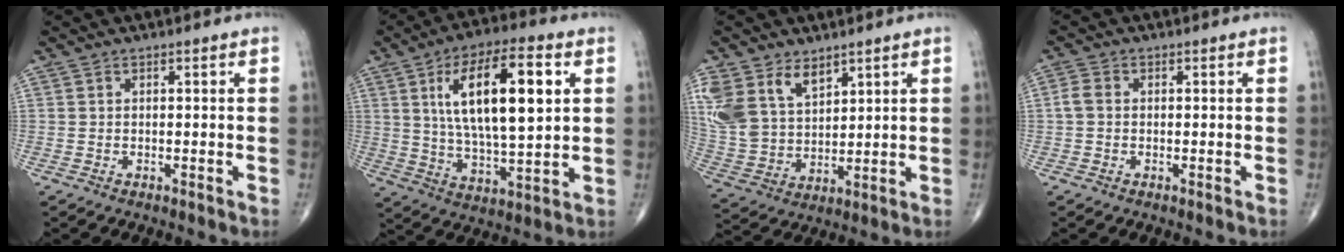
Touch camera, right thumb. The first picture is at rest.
{"total": 19.2, "force": [5.3, 7.1, 17.0], "torque": [-0.275, -0.006, 0.090]}
{"total": 14.7, "force": [7.8, 9.4, 8.1], "torque": [-0.163, -0.021, 0.170]}
{"total": 2.3, "force": [-0.1, 1.7, 1.5], "torque": [-0.030, 0.005, -0.007]}